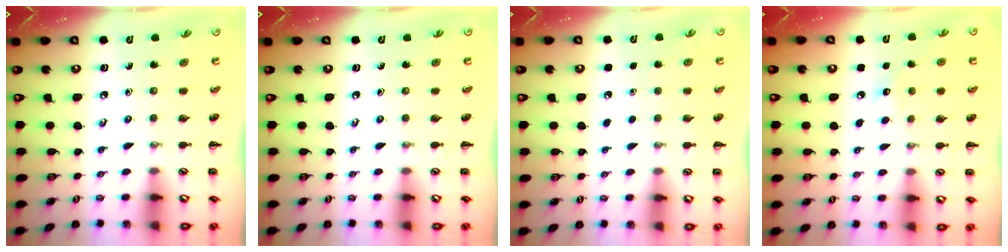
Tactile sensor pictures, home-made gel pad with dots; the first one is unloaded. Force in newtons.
{"total": 0.0}
{"total": 1.7, "press": 1.6, "slide": 0.1}
{"total": 6.2, "press": 6.0, "slide": 1.6}